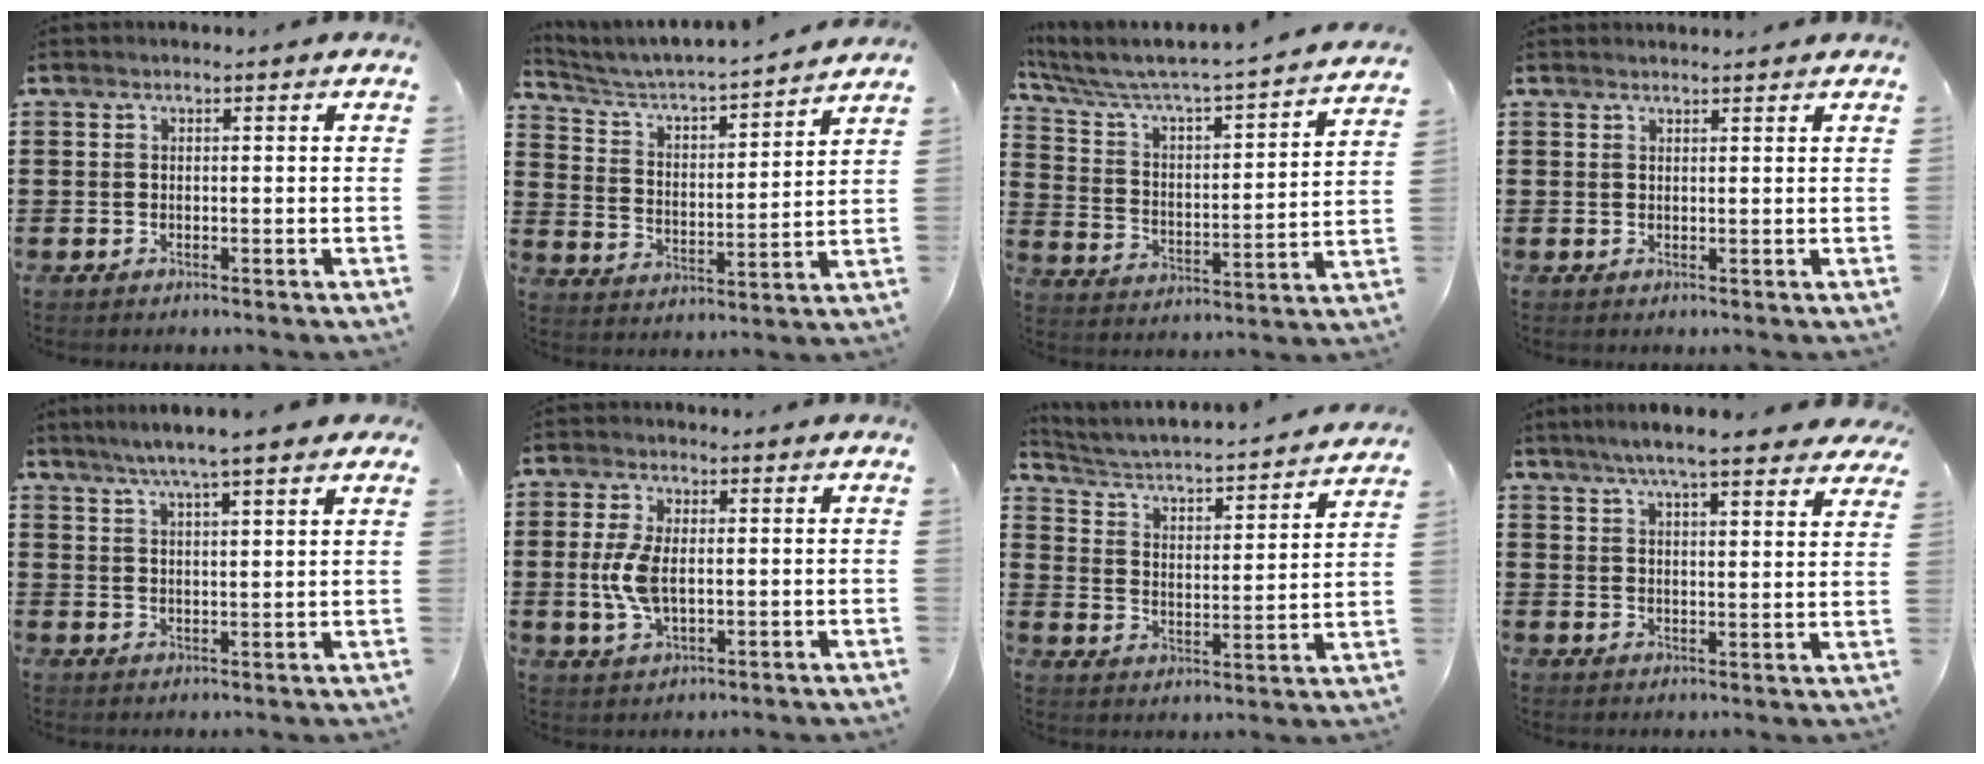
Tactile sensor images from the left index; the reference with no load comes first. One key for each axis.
{"total": 3.6, "fx": 3.4, "fy": 0.2, "fz": 1.2, "tx": -0.042, "ty": -0.034, "tz": 0.047}
{"total": 3.7, "fx": 3.4, "fy": 0.1, "fz": 1.6, "tx": -0.054, "ty": -0.046, "tz": 0.044}
{"total": 1.2, "fx": 1.1, "fy": -0.1, "fz": 0.1, "tx": -0.005, "ty": -0.003, "tz": 0.023}
{"total": 5.4, "fx": 4.4, "fy": -0.1, "fz": 3.1, "tx": -0.071, "ty": -0.010, "tz": 0.077}
{"total": 6.3, "fx": 0.2, "fy": 3.2, "fz": 5.4, "tx": -0.141, "ty": -0.004, "tz": -0.005}
{"total": 2.6, "fx": 2.4, "fy": 0.2, "fz": 1.0, "tx": -0.036, "ty": -0.032, "tz": 0.026}
{"total": 6.4, "fx": 5.7, "fy": 0.2, "fz": 3.0, "tx": -0.077, "ty": -0.017, "tz": 0.100}